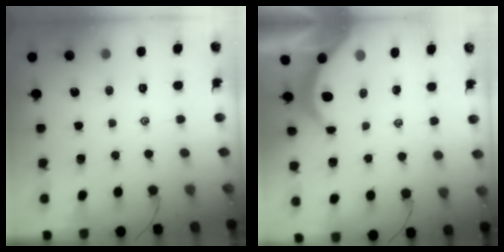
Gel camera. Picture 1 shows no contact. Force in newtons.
{"total": 3.8, "press": 3.8, "slide": 0.5}